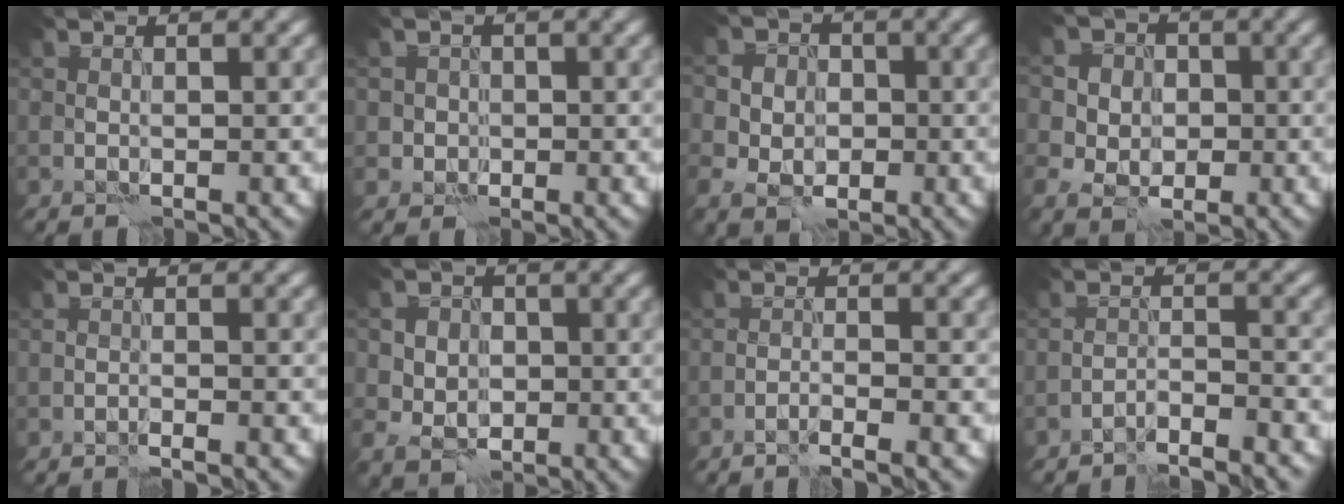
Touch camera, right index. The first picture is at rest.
{"total": 1.5, "force": [-0.3, 1.5, 0.0], "torque": [0.015, 0.004, -0.012]}
{"total": 6.0, "force": [-0.4, 5.6, 2.3], "torque": [-0.034, 0.032, -0.045]}
{"total": 6.1, "force": [0.6, 5.6, 2.4], "torque": [-0.035, 0.028, -0.021]}
{"total": 1.1, "force": [-1.0, -0.4, 0.2], "torque": [-0.003, 0.001, -0.022]}
{"total": 4.0, "force": [0.0, 3.6, 1.9], "torque": [-0.016, 0.013, -0.021]}
{"total": 2.2, "force": [-1.9, -0.4, 1.2], "torque": [-0.022, 0.007, -0.040]}
{"total": 3.8, "force": [-3.7, 0.0, 1.0], "torque": [-0.015, 0.005, -0.063]}